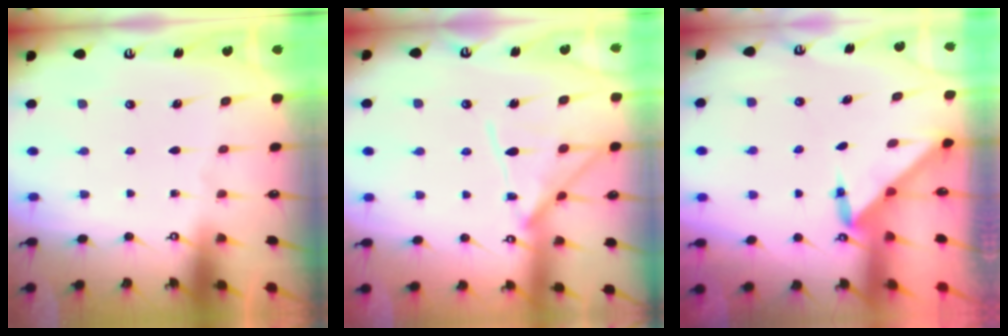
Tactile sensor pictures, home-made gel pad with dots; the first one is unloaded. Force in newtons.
{"total": 13.8, "press": 13.7, "slide": 1.1}
{"total": 3.0, "press": 3.0, "slide": 0.3}